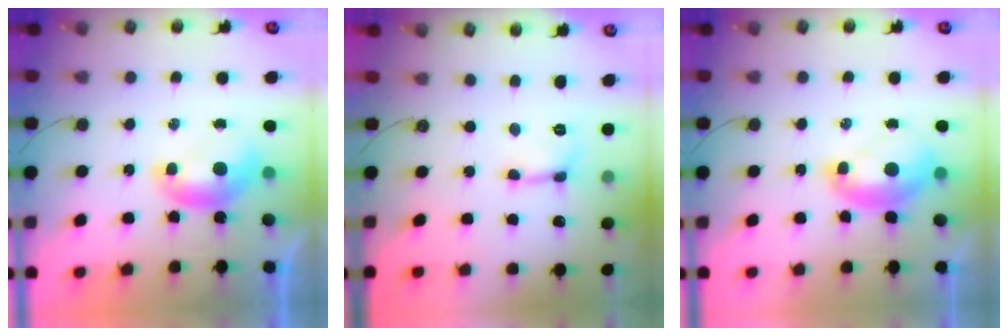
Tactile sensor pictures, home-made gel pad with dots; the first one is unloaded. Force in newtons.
{"total": 2.2, "press": 2.2, "slide": 0.4}
{"total": 2.0, "press": 1.9, "slide": 0.7}